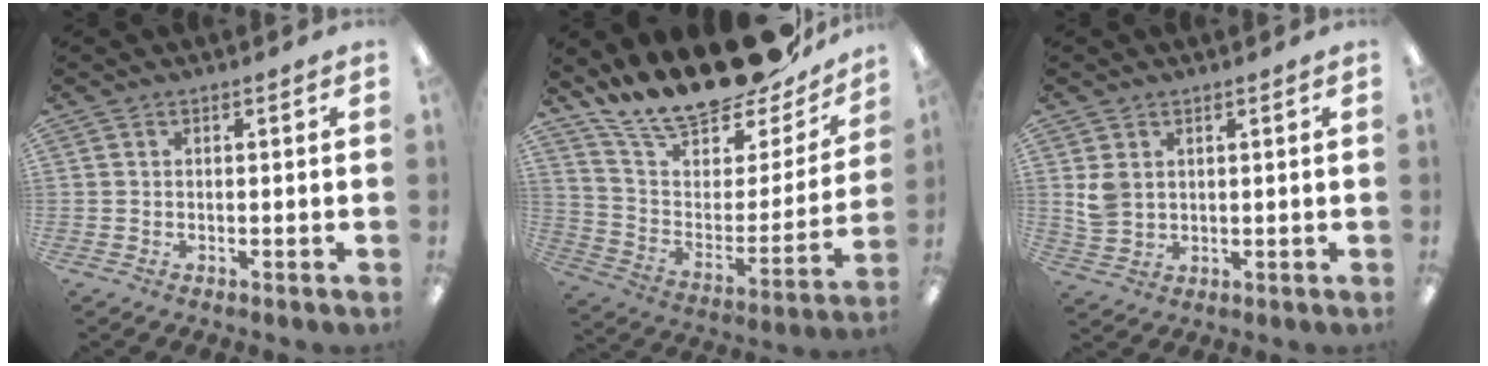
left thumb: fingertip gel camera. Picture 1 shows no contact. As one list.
[{"total": 22.4, "force": [19.4, 6.1, 9.5], "torque": [-0.162, -0.146, 0.333]}, {"total": 4.8, "force": [1.9, 3.7, 2.5], "torque": [-0.051, 0.005, 0.040]}]